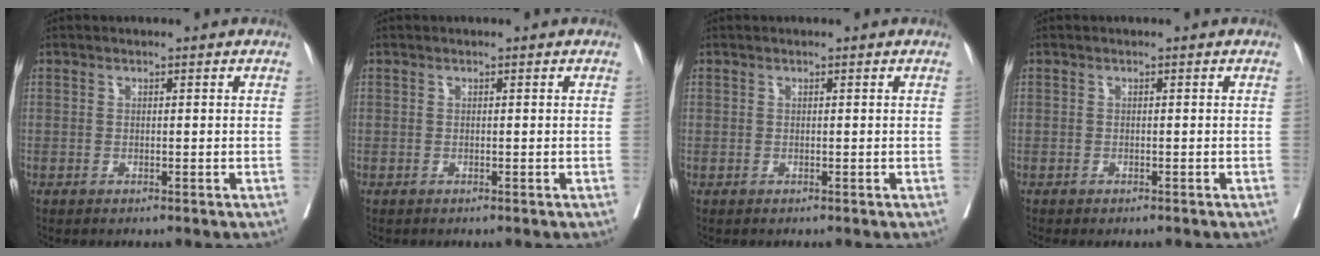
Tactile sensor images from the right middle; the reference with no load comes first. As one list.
[{"total": 0.0}, {"total": 0.0}, {"total": 1.1, "force": [-1.0, 0.5, 0.3], "torque": [-0.005, -0.001, -0.015]}]